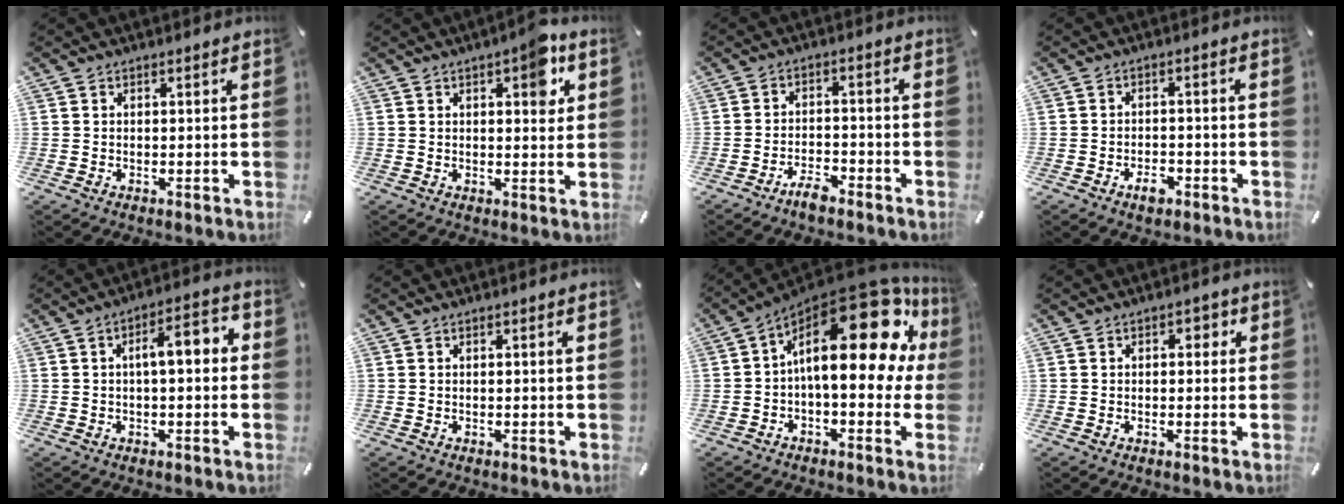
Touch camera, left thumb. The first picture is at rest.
{"total": 8.0, "force": [3.3, 3.5, 6.4], "torque": [-0.067, -0.015, 0.046]}
{"total": 4.5, "force": [-3.9, 1.1, 1.9], "torque": [-0.045, 0.016, -0.076]}
{"total": 3.7, "force": [-2.3, 2.0, 2.1], "torque": [-0.042, 0.007, -0.043]}
{"total": 7.2, "force": [0.4, 2.9, 6.6], "torque": [-0.102, 0.011, -0.002]}
{"total": 0.5, "force": [0.1, 0.0, 0.5], "torque": [-0.008, 0.001, 0.001]}
{"total": 26.2, "force": [7.8, 11.3, 22.2], "torque": [-0.360, -0.064, 0.134]}
{"total": 2.1, "force": [0.1, 1.5, 1.4], "torque": [-0.013, 0.004, -0.006]}